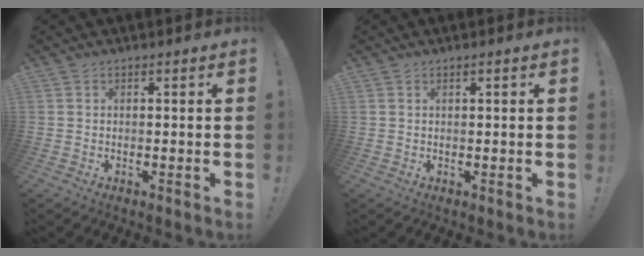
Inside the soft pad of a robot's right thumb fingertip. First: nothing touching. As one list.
[{"total": 0.6, "force": [0.3, -0.1, 0.4], "torque": [-0.002, -0.002, 0.004]}]